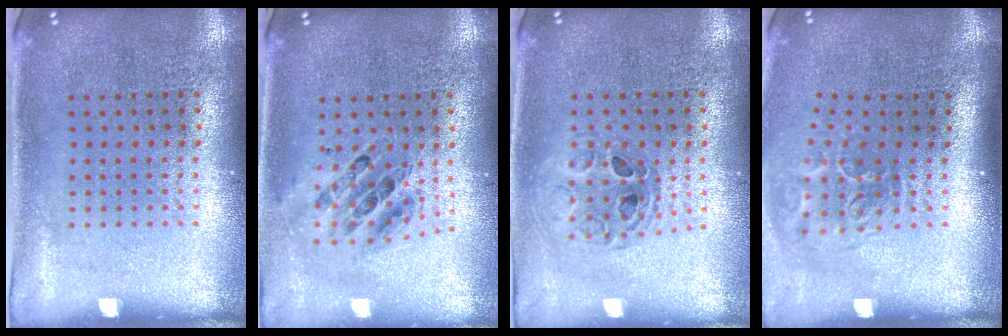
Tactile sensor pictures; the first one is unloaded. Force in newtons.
{"total": 0.6, "press": 0.6, "slide": 0.0}
{"total": 0.8, "press": 0.7, "slide": 0.2}
{"total": 2.1, "press": 1.3, "slide": 1.6}